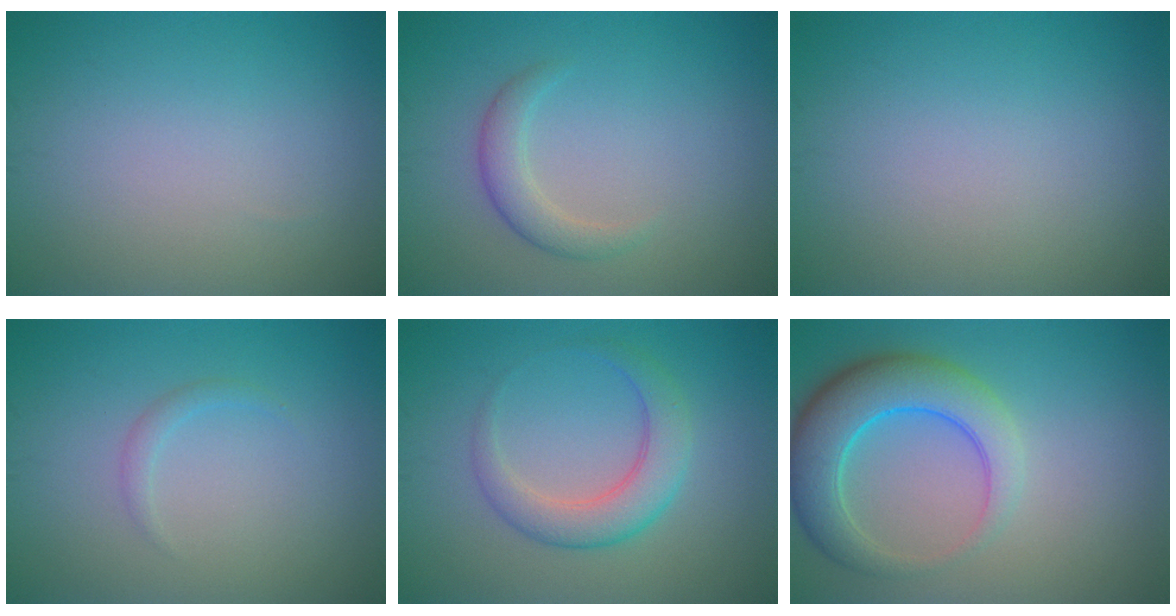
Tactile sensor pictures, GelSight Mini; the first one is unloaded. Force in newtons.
{"total": 2.2, "press": 2.2, "slide": 0.1}
{"total": 0.0}
{"total": 0.9, "press": 0.9, "slide": 0.0}
{"total": 3.8, "press": 3.8, "slide": 0.2}
{"total": 6.6, "press": 6.6, "slide": 0.3}